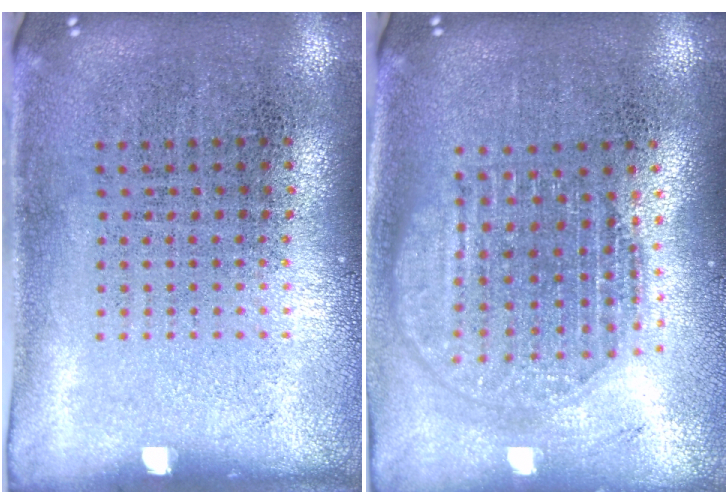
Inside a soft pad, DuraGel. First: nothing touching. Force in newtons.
{"total": 1.8, "press": 1.5, "slide": 1.0}